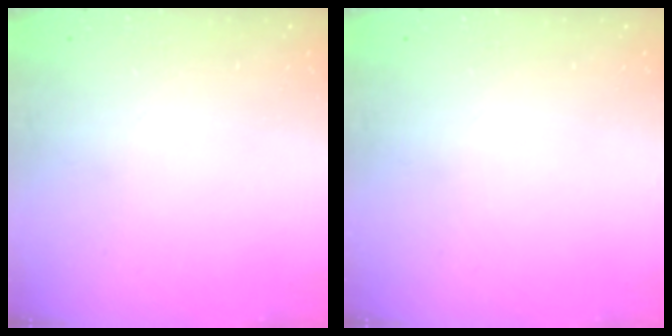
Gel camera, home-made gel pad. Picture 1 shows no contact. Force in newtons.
{"total": 0.0}